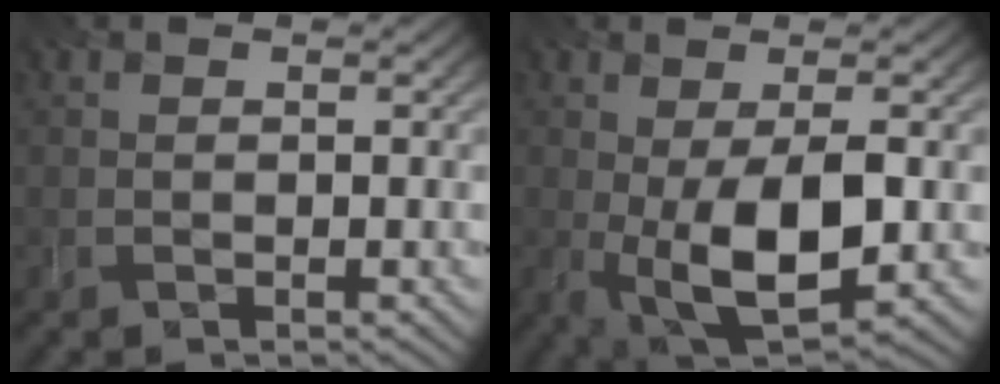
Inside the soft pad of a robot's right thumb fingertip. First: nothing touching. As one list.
[{"total": 10.2, "force": [-1.6, 4.1, 9.1], "torque": [-0.171, -0.013, -0.022]}]